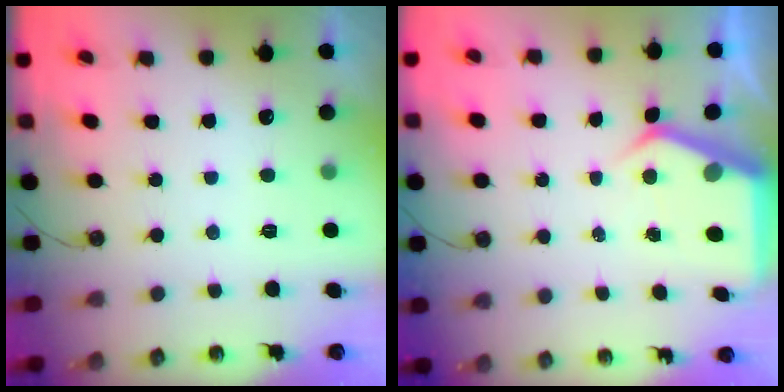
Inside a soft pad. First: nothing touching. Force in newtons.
{"total": 5.1, "press": 5.1, "slide": 0.3}